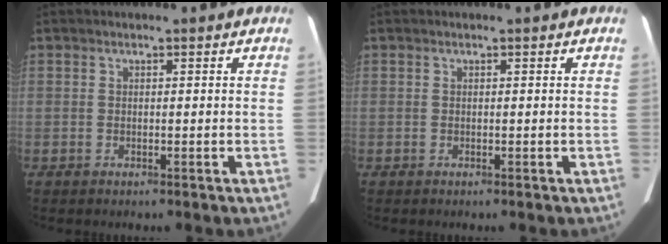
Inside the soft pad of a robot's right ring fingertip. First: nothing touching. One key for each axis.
{"total": 0.0}